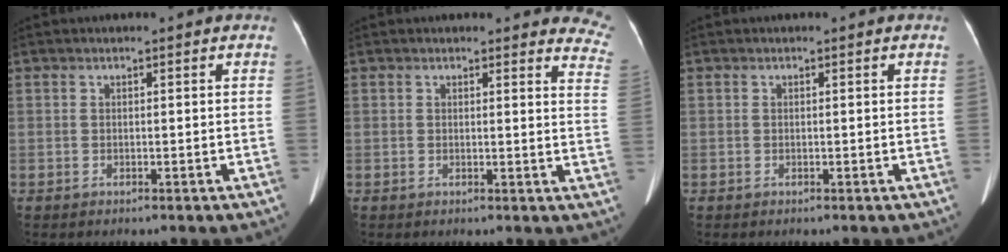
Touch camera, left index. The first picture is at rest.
{"total": 10.4, "force": [10.0, 2.3, 1.8], "torque": [0.023, -0.060, 0.062]}
{"total": 0.0}